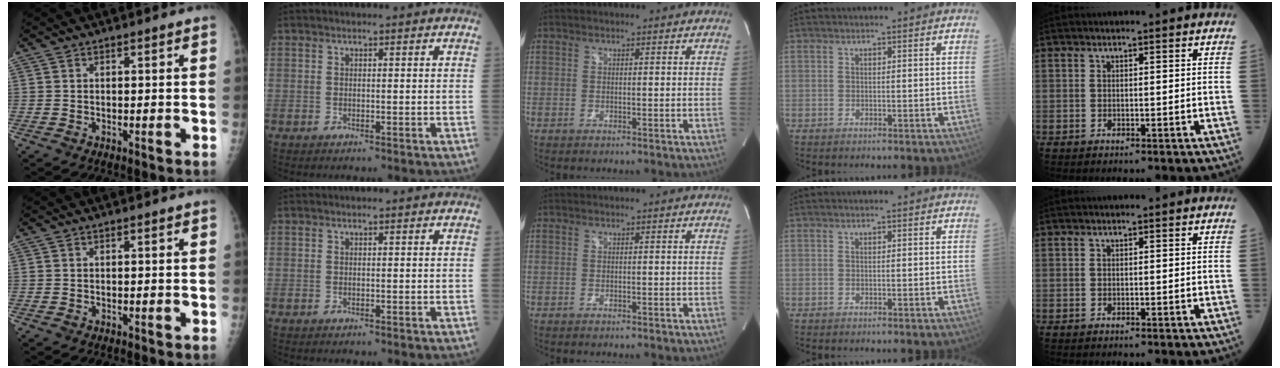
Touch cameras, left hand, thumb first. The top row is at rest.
{}